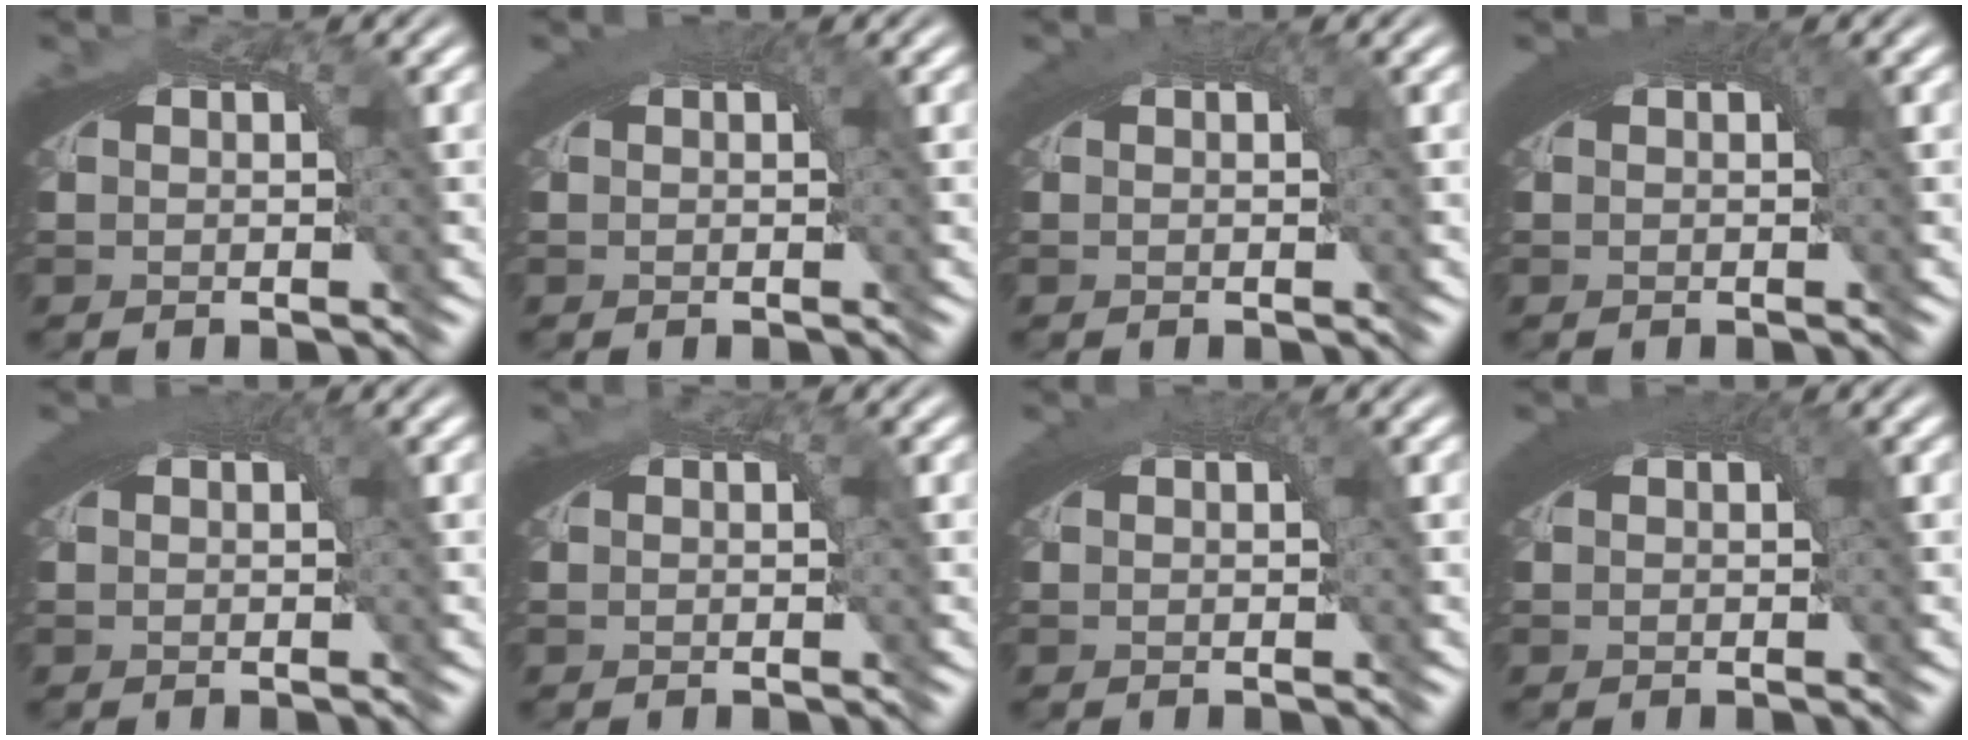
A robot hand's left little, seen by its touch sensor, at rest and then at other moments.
{"total": 1.6, "force": [1.0, 0.2, 1.3], "torque": [-0.010, 0.008, 0.012]}
{"total": 1.0, "force": [0.7, -0.1, 0.7], "torque": [-0.004, 0.007, 0.010]}
{"total": 3.3, "force": [1.3, 1.1, 2.8], "torque": [-0.032, 0.015, 0.014]}
{"total": 2.0, "force": [1.1, 0.4, 1.6], "torque": [-0.014, 0.010, 0.013]}
{"total": 0.0}
{"total": 1.6, "force": [0.8, 0.3, 1.4], "torque": [-0.011, 0.008, 0.009]}
{"total": 2.8, "force": [1.3, 0.8, 2.3], "torque": [-0.024, 0.013, 0.014]}